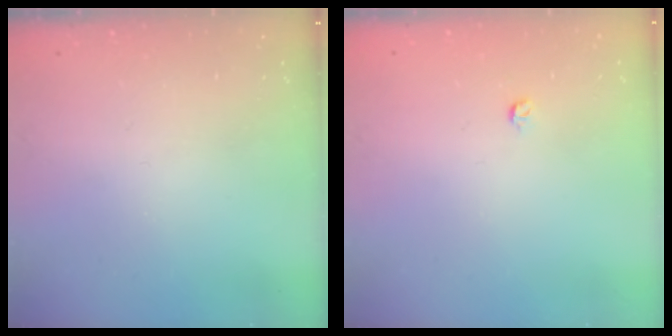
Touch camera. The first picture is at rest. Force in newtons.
{"total": 3.2, "press": 3.2, "slide": 0.4}